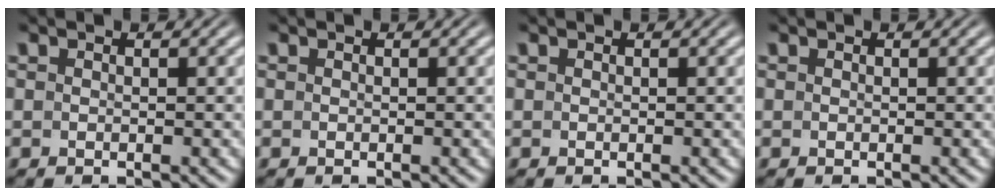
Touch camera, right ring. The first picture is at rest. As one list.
[{"total": 0.0}, {"total": 0.0}, {"total": 0.0}]